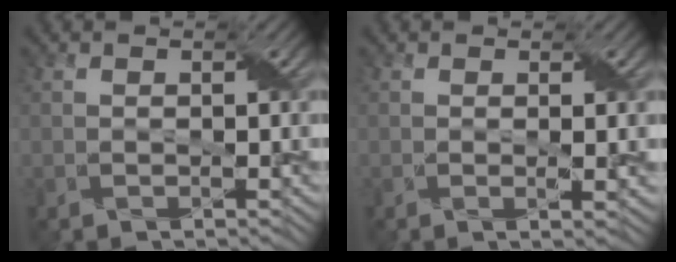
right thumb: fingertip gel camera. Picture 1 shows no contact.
{"total": 1.9, "force": [0.2, 0.1, 1.9], "torque": [-0.036, 0.001, 0.003]}